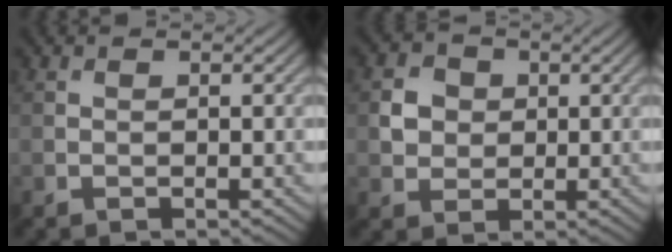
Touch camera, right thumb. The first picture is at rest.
{"total": 3.3, "force": [0.4, 3.0, 1.3], "torque": [-0.031, 0.001, 0.003]}